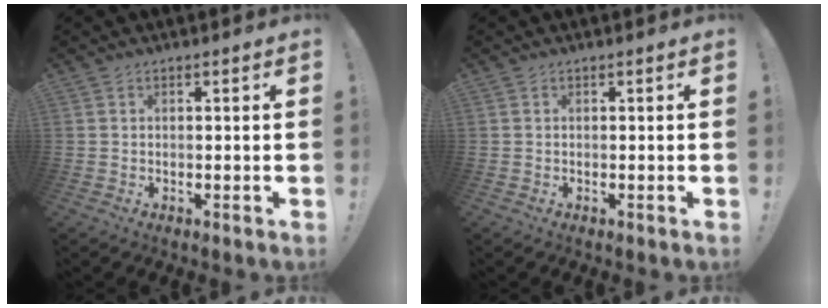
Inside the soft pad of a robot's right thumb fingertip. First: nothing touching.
{"total": 0.0}